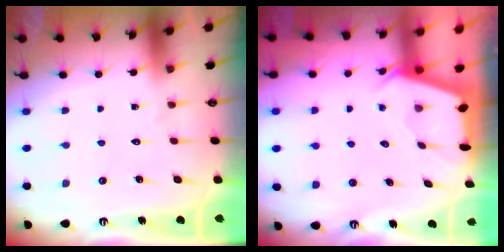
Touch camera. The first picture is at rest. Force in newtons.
{"total": 2.1, "press": 2.1, "slide": 0.3}